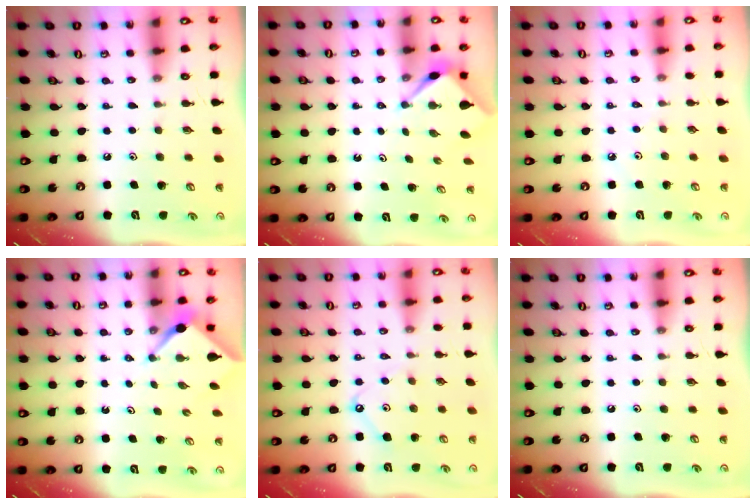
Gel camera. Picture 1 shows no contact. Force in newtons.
{"total": 3.2, "press": 3.2, "slide": 0.4}
{"total": 1.9, "press": 1.9, "slide": 0.4}
{"total": 2.4, "press": 2.4, "slide": 0.3}
{"total": 5.5, "press": 5.5, "slide": 0.6}
{"total": 0.0}